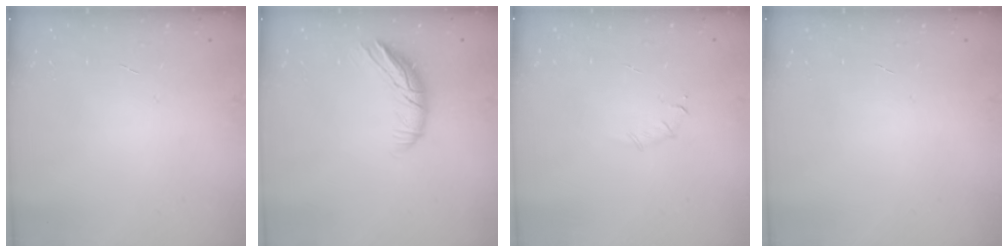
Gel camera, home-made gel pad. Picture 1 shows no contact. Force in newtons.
{"total": 9.7, "press": 9.6, "slide": 1.2}
{"total": 4.3, "press": 4.0, "slide": 1.4}
{"total": 0.0}